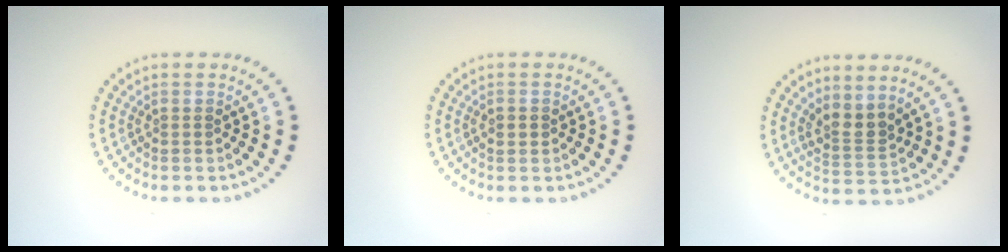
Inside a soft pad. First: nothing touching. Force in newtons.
{"total": 1.3, "press": 1.3, "slide": 0.0}
{"total": 2.6, "press": 2.0, "slide": 1.6}